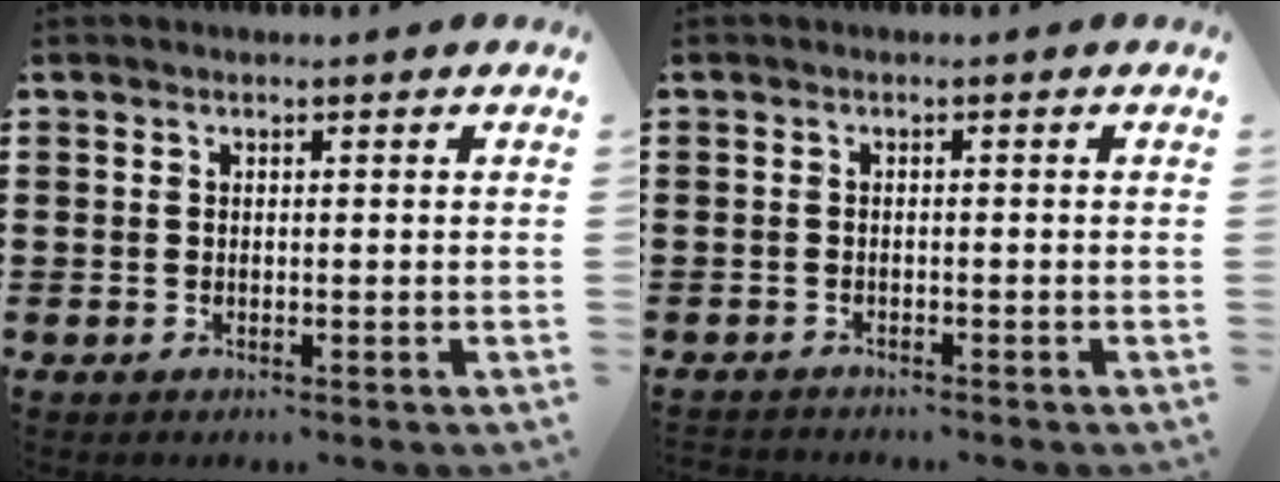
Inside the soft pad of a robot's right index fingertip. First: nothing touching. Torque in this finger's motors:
{"motor_torque": [-1.89, 0.25, -1.05, -0.16]}